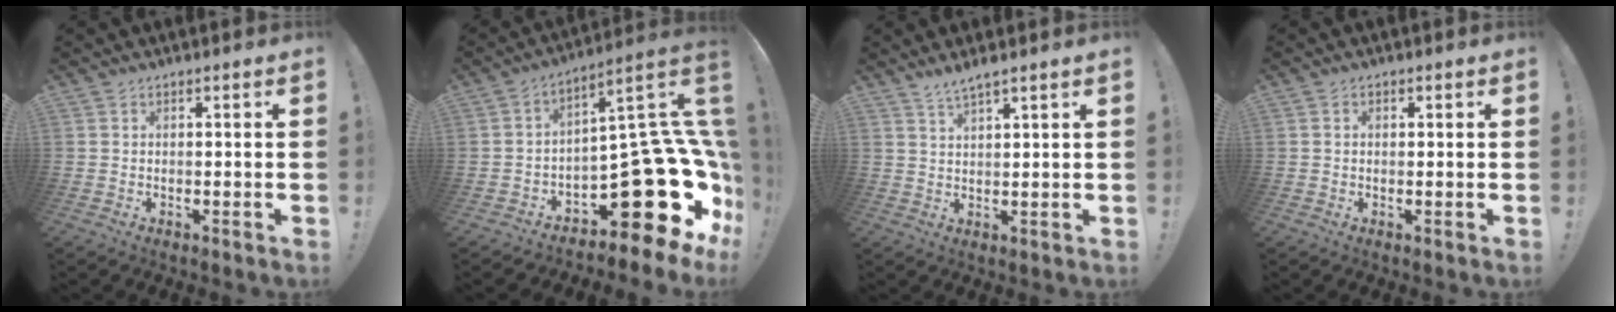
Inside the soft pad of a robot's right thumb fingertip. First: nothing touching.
{"total": 24.8, "force": [-7.3, 11.4, 20.8], "torque": [-0.272, 0.023, -0.099]}
{"total": 3.3, "force": [2.8, -0.4, 1.7], "torque": [-0.038, -0.016, 0.048]}
{"total": 0.8, "force": [0.0, 0.6, 0.5], "torque": [-0.010, 0.003, -0.001]}